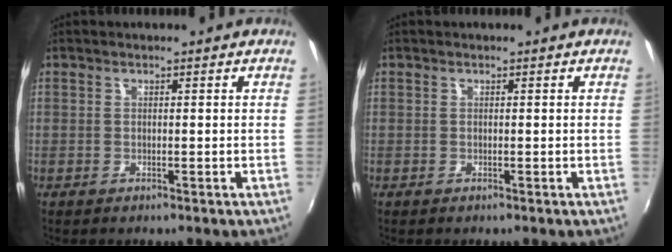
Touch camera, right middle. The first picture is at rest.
{"total": 0.0}